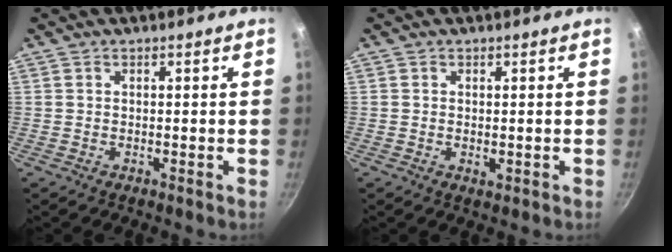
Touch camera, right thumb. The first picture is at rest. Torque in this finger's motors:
{"motor_torque": [-0.32, 0.06, 0.10, 0.25, 0.02]}